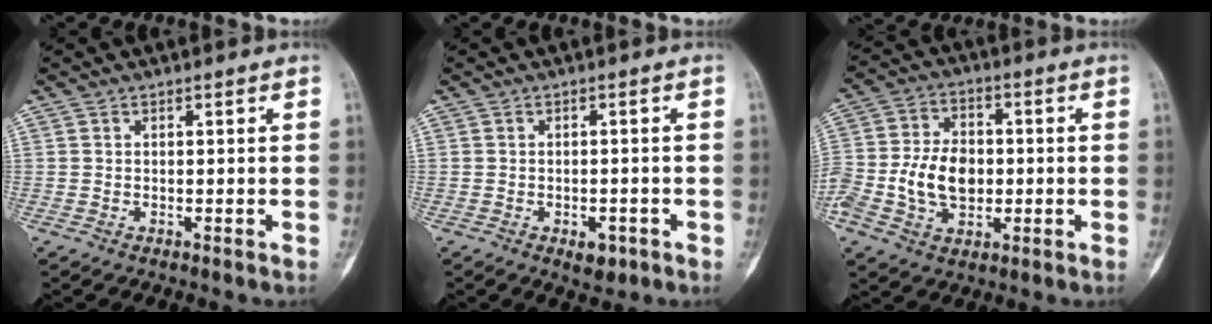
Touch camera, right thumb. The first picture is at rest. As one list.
[{"total": 3.5, "force": [-1.7, 2.1, 2.3], "torque": [-0.015, 0.008, -0.016]}, {"total": 13.1, "force": [-2.1, 9.2, 9.0], "torque": [-0.158, 0.020, -0.037]}]